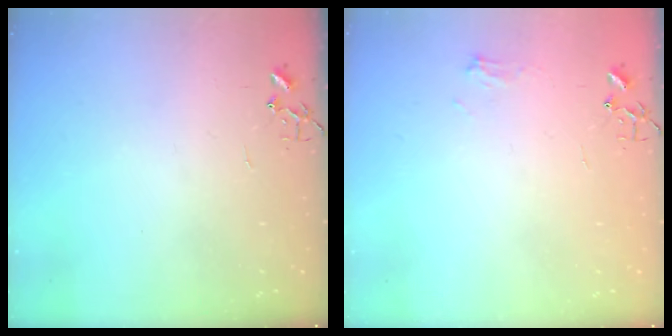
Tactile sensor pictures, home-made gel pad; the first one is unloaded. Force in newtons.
{"total": 5.5, "press": 5.5, "slide": 0.3}